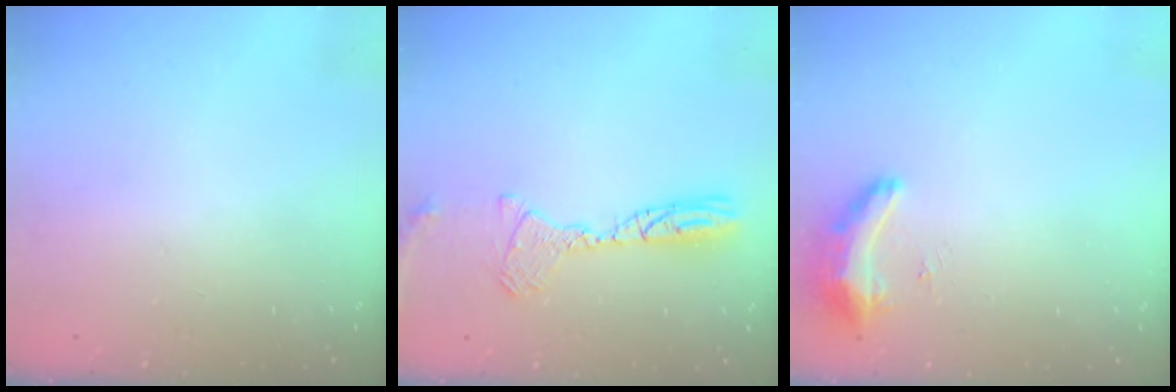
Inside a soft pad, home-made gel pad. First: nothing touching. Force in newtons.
{"total": 13.0, "press": 12.6, "slide": 3.3}
{"total": 8.4, "press": 8.3, "slide": 1.3}